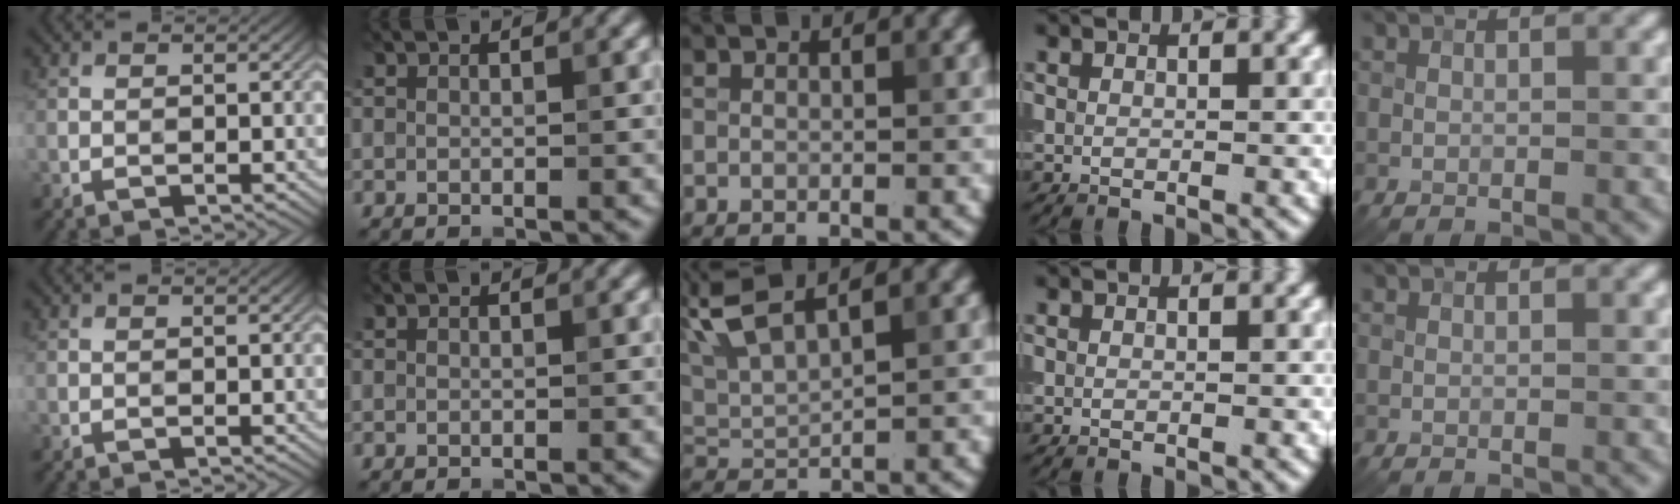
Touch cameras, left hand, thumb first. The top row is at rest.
{"middle": {"total": 4.4, "force": [3.2, 0.9, 2.8], "torque": [-0.069, 0.019, 0.066]}}